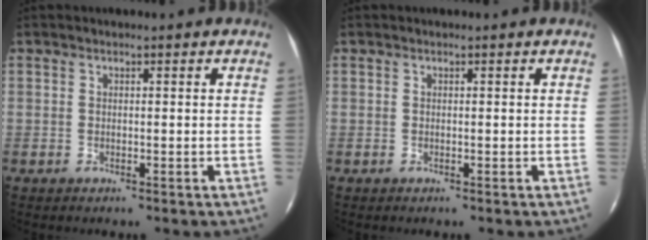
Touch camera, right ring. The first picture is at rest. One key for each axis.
{"total": 0.0}